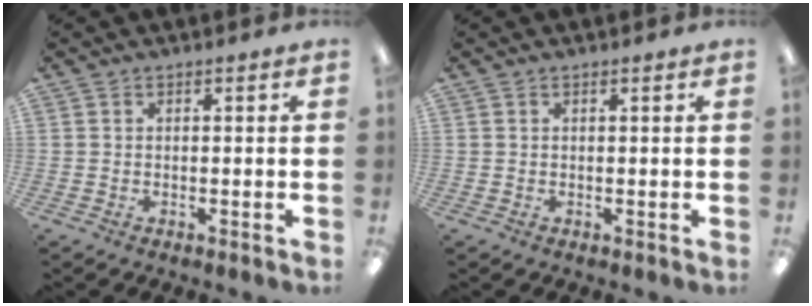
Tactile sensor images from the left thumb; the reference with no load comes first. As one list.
[{"total": 0.0}]